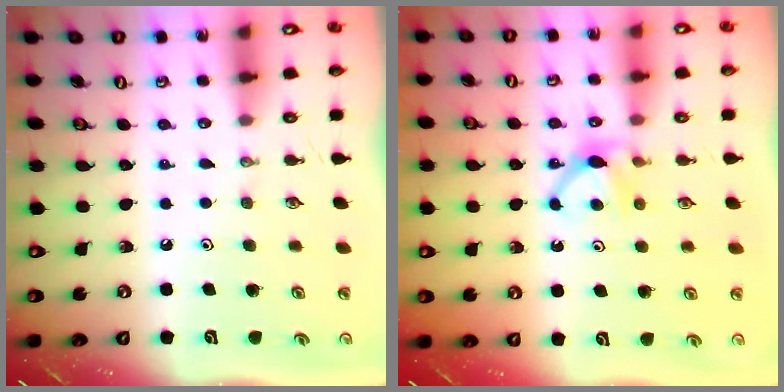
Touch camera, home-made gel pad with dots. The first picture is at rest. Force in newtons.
{"total": 5.4, "press": 5.3, "slide": 0.7}